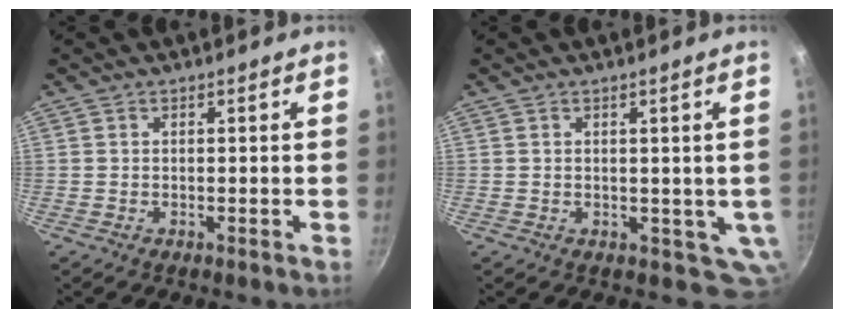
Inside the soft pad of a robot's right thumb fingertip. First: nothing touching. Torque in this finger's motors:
{"motor_torque": [0.29, 0.09, 0.61, -0.31, 0.04]}